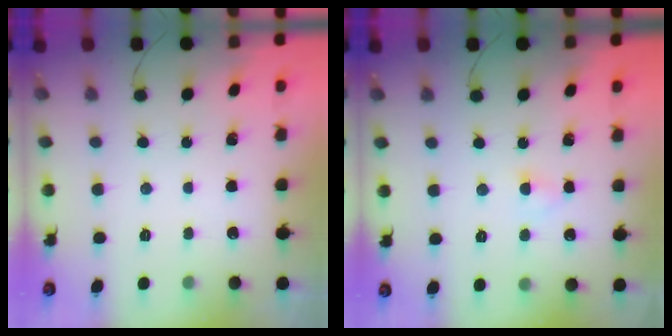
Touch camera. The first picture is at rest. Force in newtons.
{"total": 2.7, "press": 2.5, "slide": 0.9}